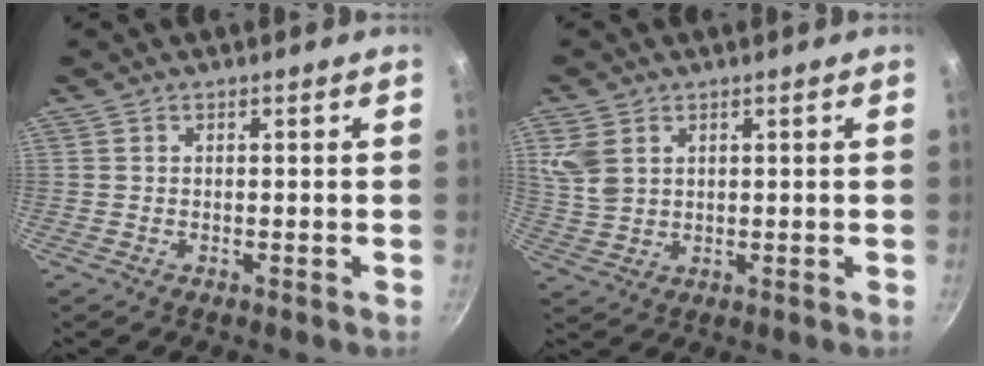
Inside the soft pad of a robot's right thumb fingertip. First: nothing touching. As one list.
[{"total": 5.7, "force": [2.1, 4.0, 3.4], "torque": [-0.066, -0.009, 0.048]}]